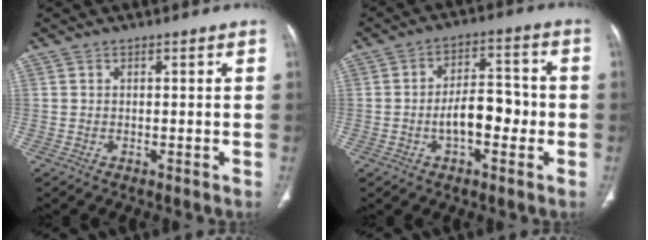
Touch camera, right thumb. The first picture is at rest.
{"total": 8.8, "force": [-2.0, 4.7, 7.2], "torque": [-0.103, 0.033, -0.036]}